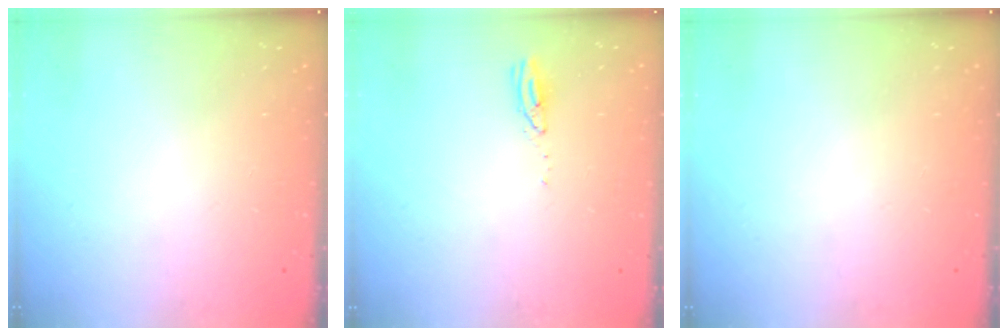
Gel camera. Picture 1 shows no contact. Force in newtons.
{"total": 2.9, "press": 2.9, "slide": 0.2}
{"total": 0.0}